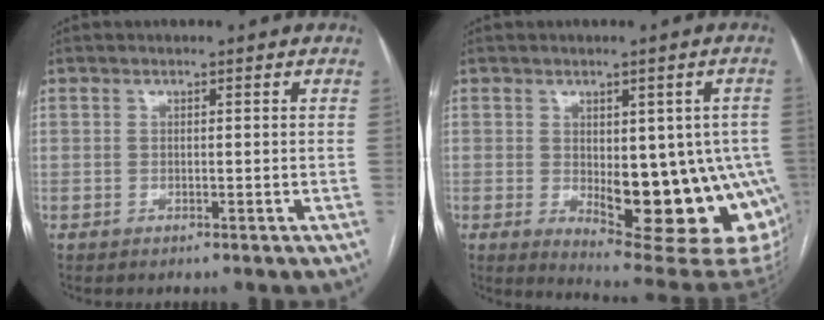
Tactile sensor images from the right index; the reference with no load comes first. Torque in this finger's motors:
{"motor_torque": [1.35, -0.78, 0.36, 0.09]}